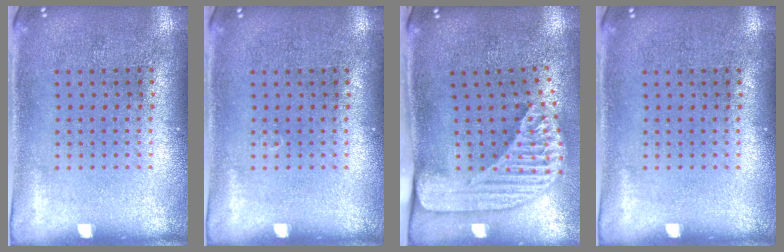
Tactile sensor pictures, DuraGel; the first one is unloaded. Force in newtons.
{"total": 0.0}
{"total": 2.4, "press": 1.7, "slide": 1.7}
{"total": 0.0}